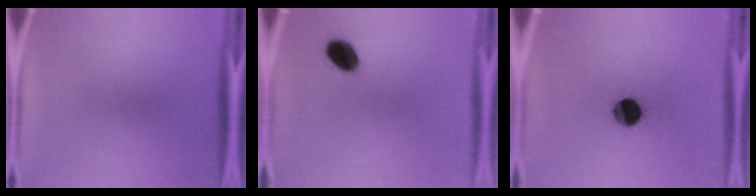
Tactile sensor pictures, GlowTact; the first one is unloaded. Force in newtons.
{"total": 7.0}
{"total": 10.4}